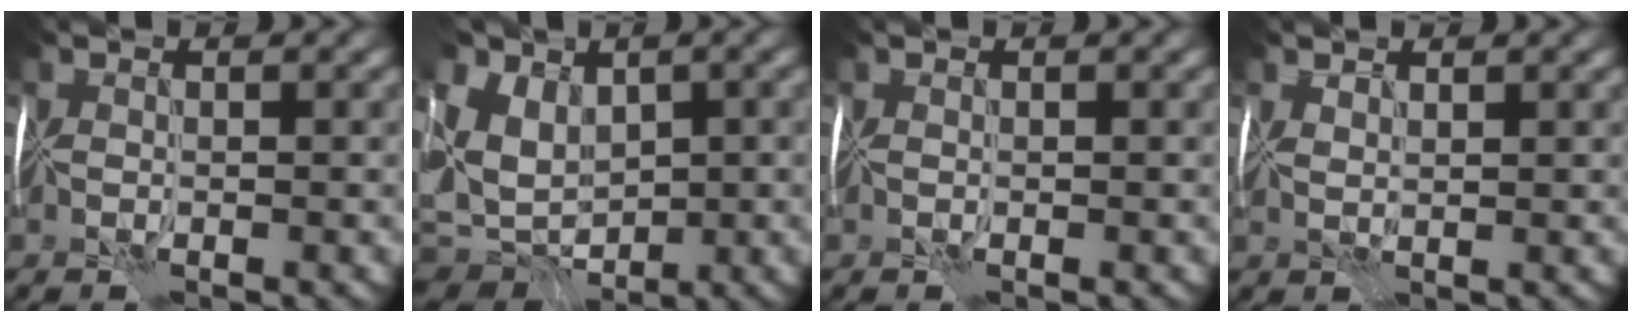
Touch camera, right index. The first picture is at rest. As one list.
[{"total": 10.7, "force": [2.4, 8.0, 6.7], "torque": [-0.145, 0.009, 0.051]}, {"total": 0.0}, {"total": 1.3, "force": [1.3, 0.1, 0.2], "torque": [-0.008, 0.005, 0.026]}]